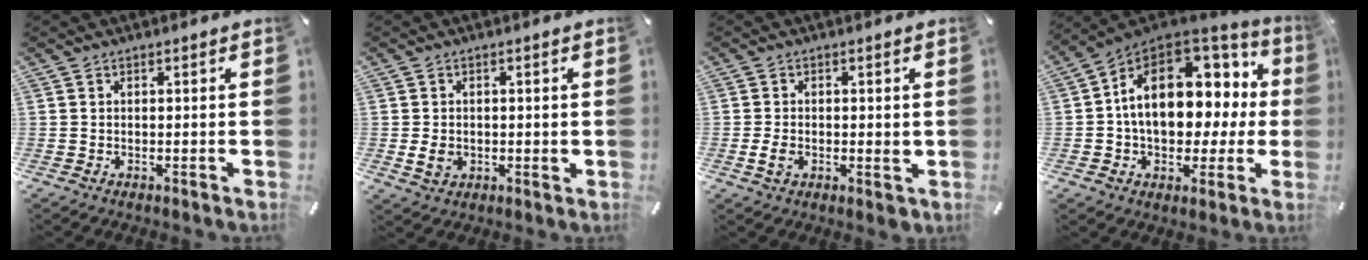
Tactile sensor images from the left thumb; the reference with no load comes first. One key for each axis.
{"total": 3.6, "fx": -0.3, "fy": 2.9, "fz": 2.2, "tx": -0.030, "ty": -0.004, "tz": -0.009}
{"total": 3.8, "fx": -0.5, "fy": 2.3, "fz": 3.0, "tx": -0.058, "ty": -0.004, "tz": -0.012}
{"total": 17.2, "fx": 2.6, "fy": 12.0, "fz": 12.1, "tx": -0.192, "ty": -0.012, "tz": 0.047}